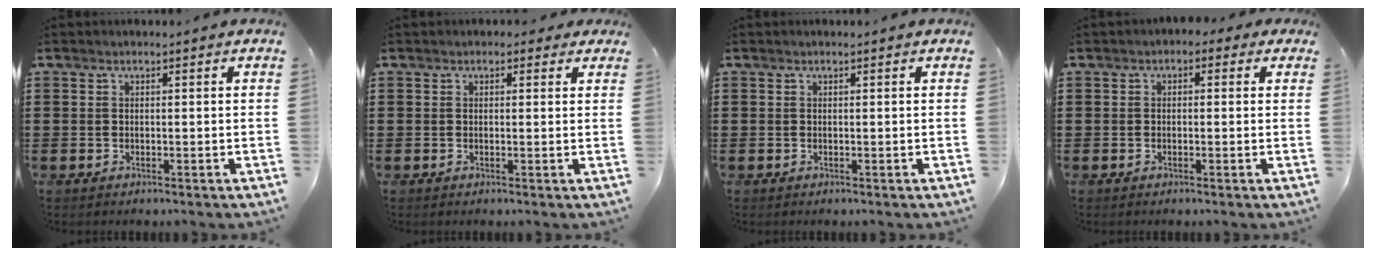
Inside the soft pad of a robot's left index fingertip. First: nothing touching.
{"total": 1.1, "force": [0.5, 0.8, 0.6], "torque": [-0.006, 0.005, 0.006]}
{"total": 0.0}
{"total": 1.3, "force": [-0.6, 0.9, 0.7], "torque": [-0.017, 0.004, -0.014]}